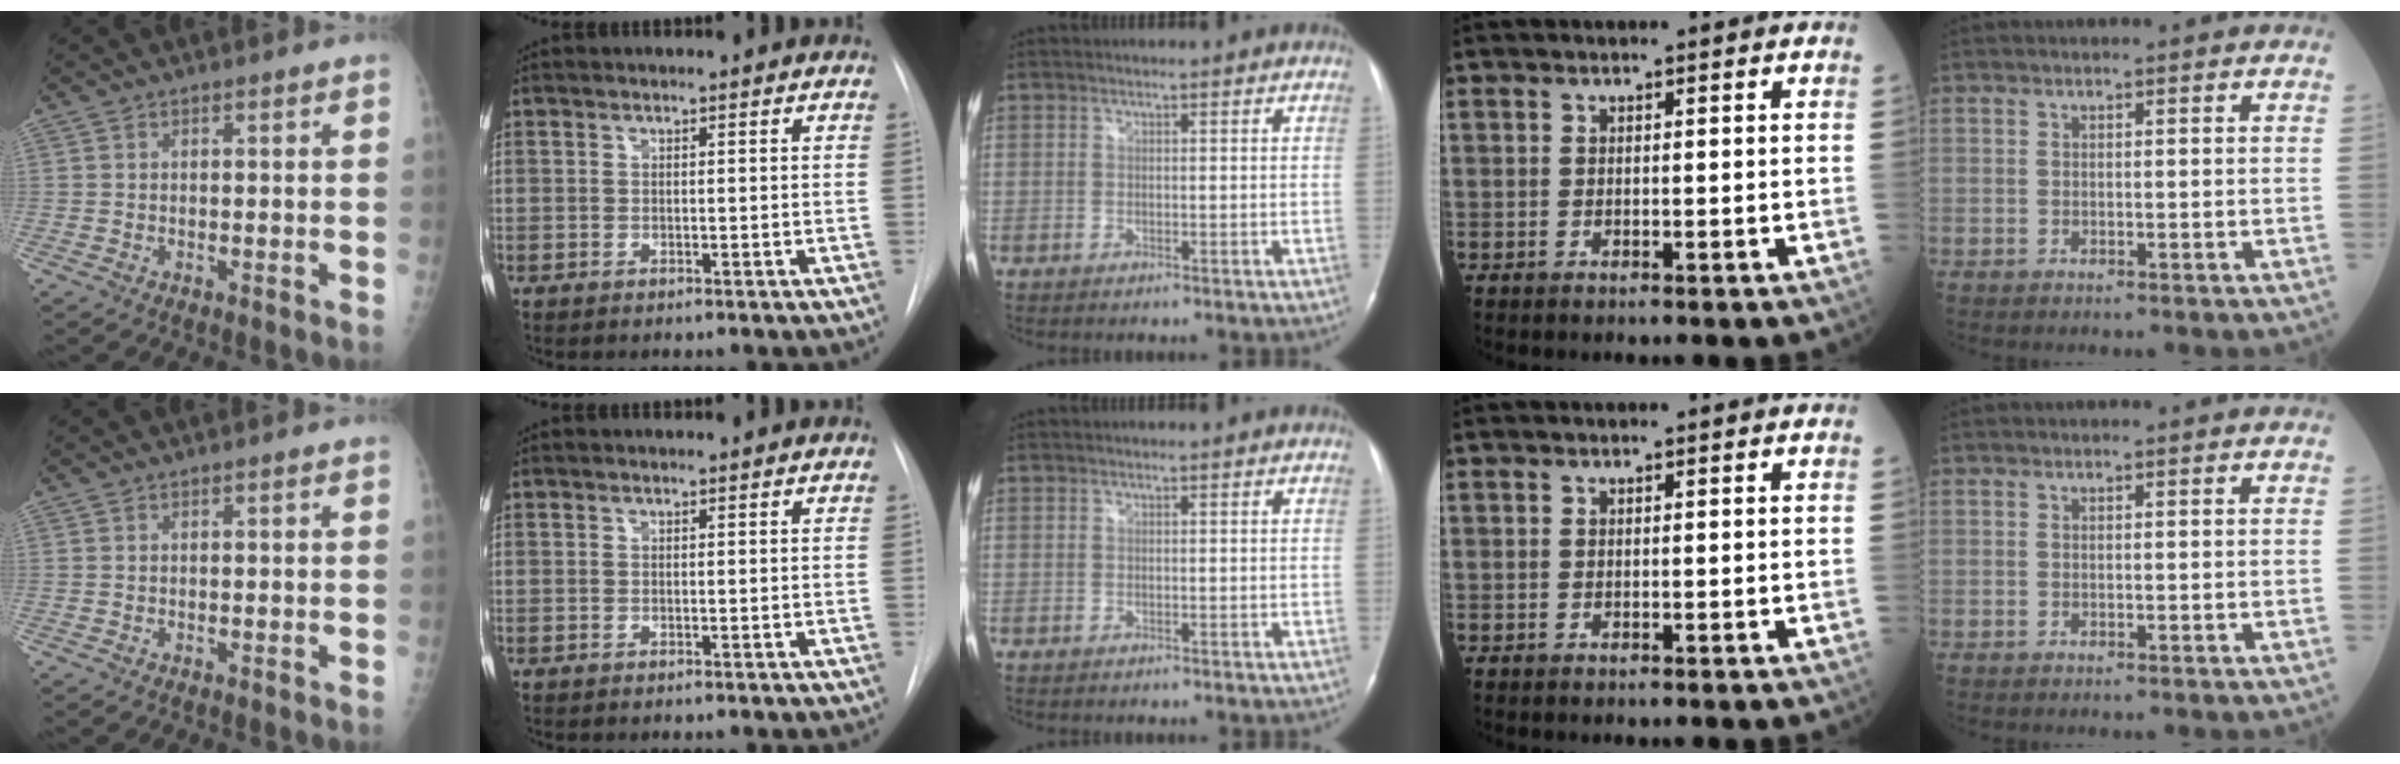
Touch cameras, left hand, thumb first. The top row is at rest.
{}